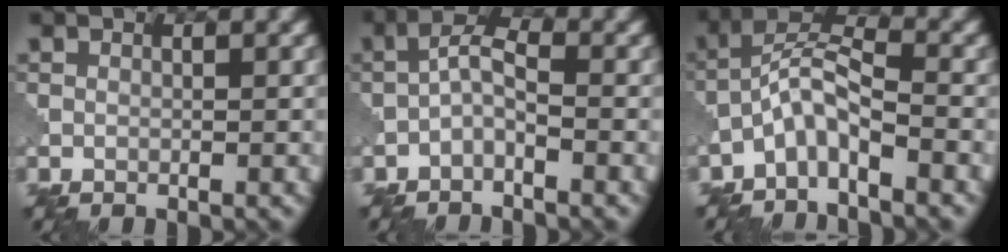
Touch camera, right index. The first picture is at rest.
{"total": 2.3, "force": [-1.3, 0.6, 1.8], "torque": [-0.038, 0.011, -0.034]}
{"total": 4.2, "force": [-2.7, 1.0, 3.0], "torque": [-0.059, 0.016, -0.061]}